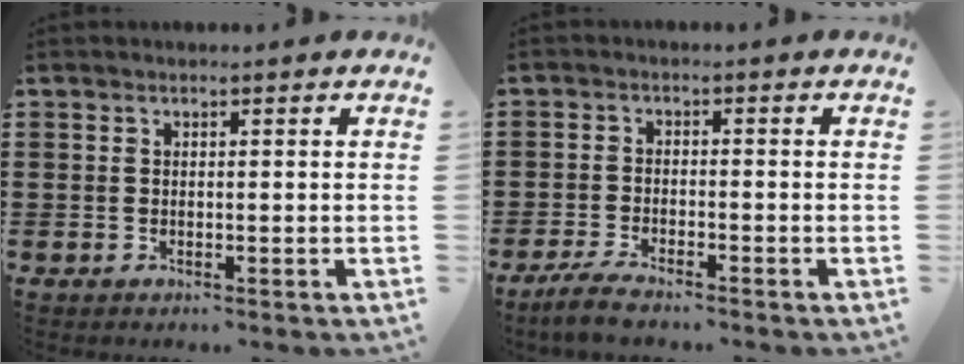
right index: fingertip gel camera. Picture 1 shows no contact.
{"total": 3.3, "force": [-3.0, 0.3, 1.4], "torque": [-0.038, -0.001, -0.062]}